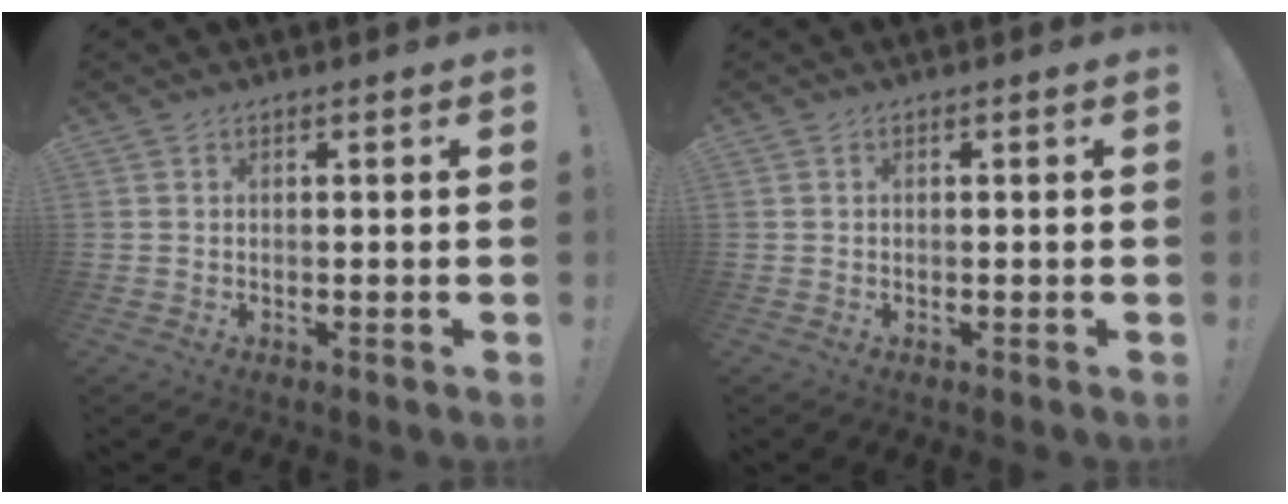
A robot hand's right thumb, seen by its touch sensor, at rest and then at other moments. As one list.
[{"total": 0.0}]